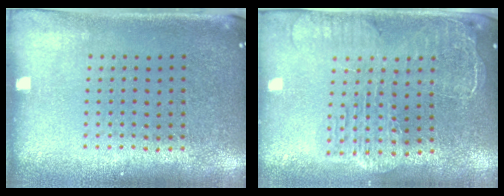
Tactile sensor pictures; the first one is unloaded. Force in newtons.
{"total": 2.3, "press": 2.0, "slide": 1.1}